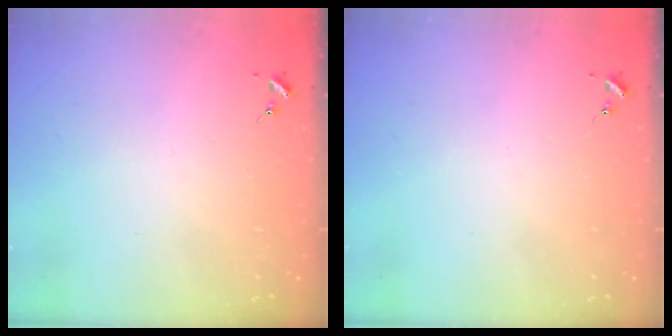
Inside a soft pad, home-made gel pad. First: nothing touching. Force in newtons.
{"total": 0.0}